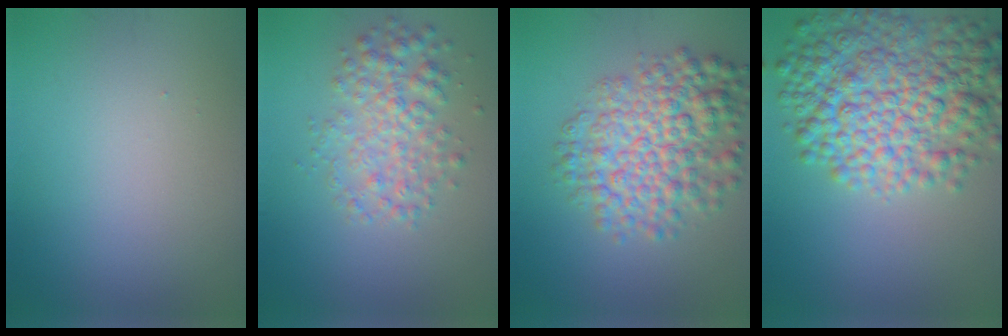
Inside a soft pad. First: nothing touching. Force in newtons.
{"total": 3.8, "press": 3.8, "slide": 0.1}
{"total": 7.2, "press": 7.2, "slide": 0.2}
{"total": 10.0, "press": 10.0, "slide": 0.3}